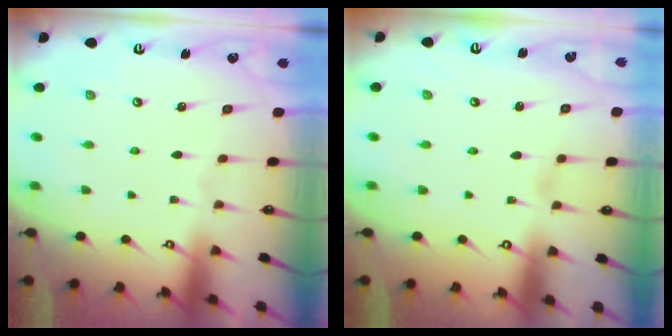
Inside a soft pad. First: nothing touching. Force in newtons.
{"total": 1.4, "press": 1.4, "slide": 0.1}